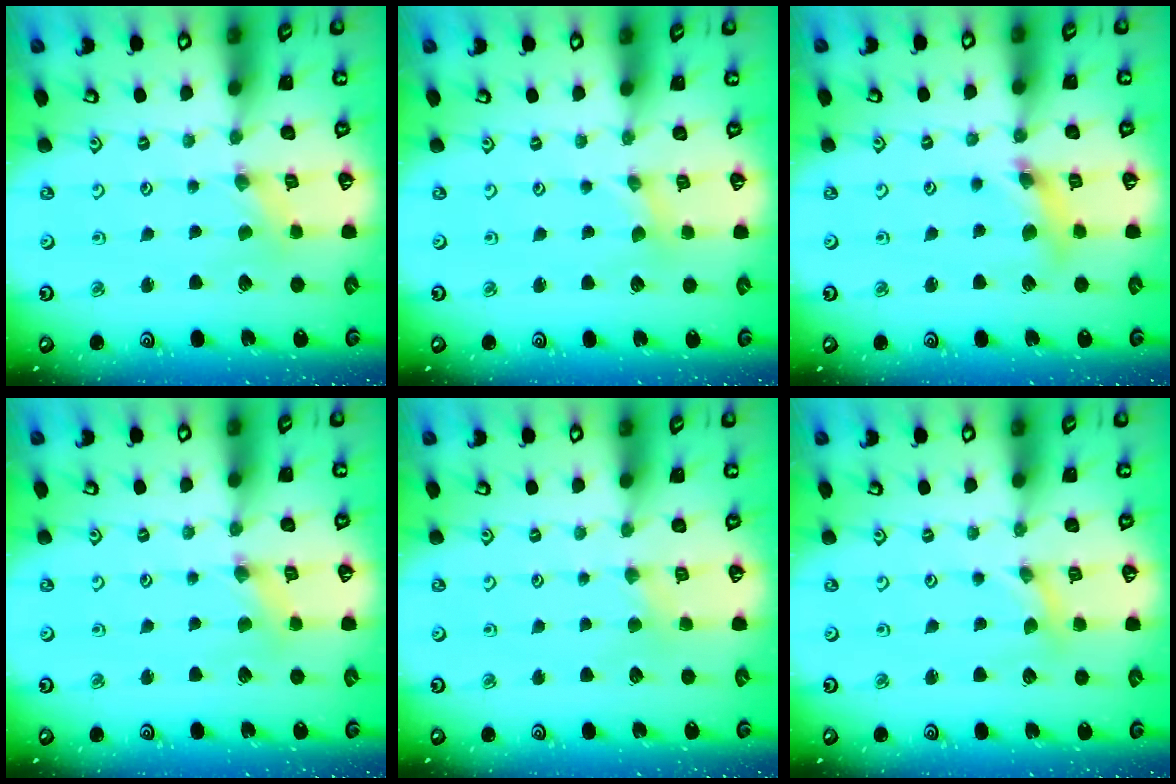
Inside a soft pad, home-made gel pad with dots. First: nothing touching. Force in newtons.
{"total": 0.0}
{"total": 7.6, "press": 7.5, "slide": 0.9}
{"total": 1.0, "press": 1.0, "slide": 0.3}
{"total": 0.9, "press": 0.8, "slide": 0.3}
{"total": 0.0}